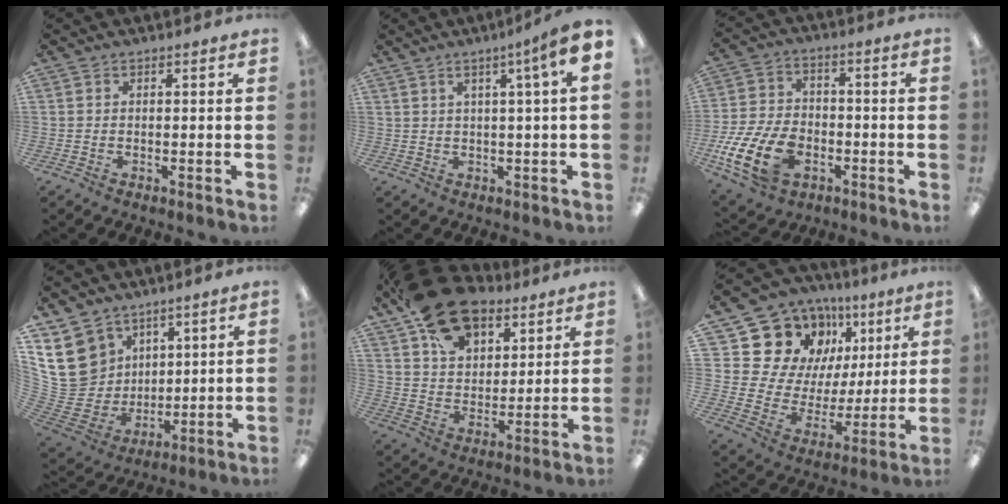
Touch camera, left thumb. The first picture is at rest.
{"total": 7.1, "force": [3.0, 0.7, 6.4], "torque": [-0.101, -0.007, 0.047]}
{"total": 16.1, "force": [-6.4, 10.2, 10.7], "torque": [-0.229, 0.032, -0.107]}
{"total": 15.2, "force": [6.9, 12.4, 5.3], "torque": [-0.141, -0.046, 0.139]}
{"total": 19.7, "force": [13.2, 10.9, 9.9], "torque": [-0.167, -0.068, 0.240]}
{"total": 18.1, "force": [10.1, 14.0, 5.3], "torque": [-0.099, -0.064, 0.208]}